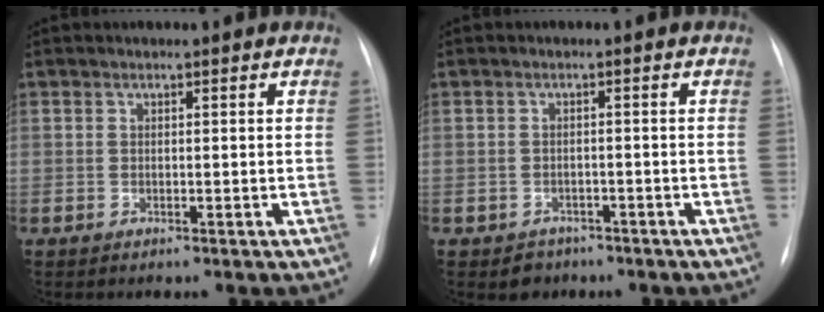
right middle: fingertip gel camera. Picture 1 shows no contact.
{"total": 2.6, "force": [-1.7, 2.0, 0.0], "torque": [-0.005, 0.009, -0.022]}